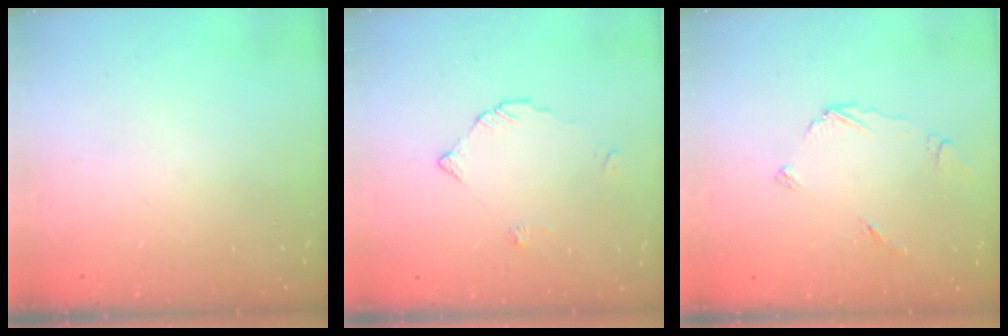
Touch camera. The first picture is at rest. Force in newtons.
{"total": 3.0, "press": 3.0, "slide": 0.2}
{"total": 5.5, "press": 5.5, "slide": 0.4}